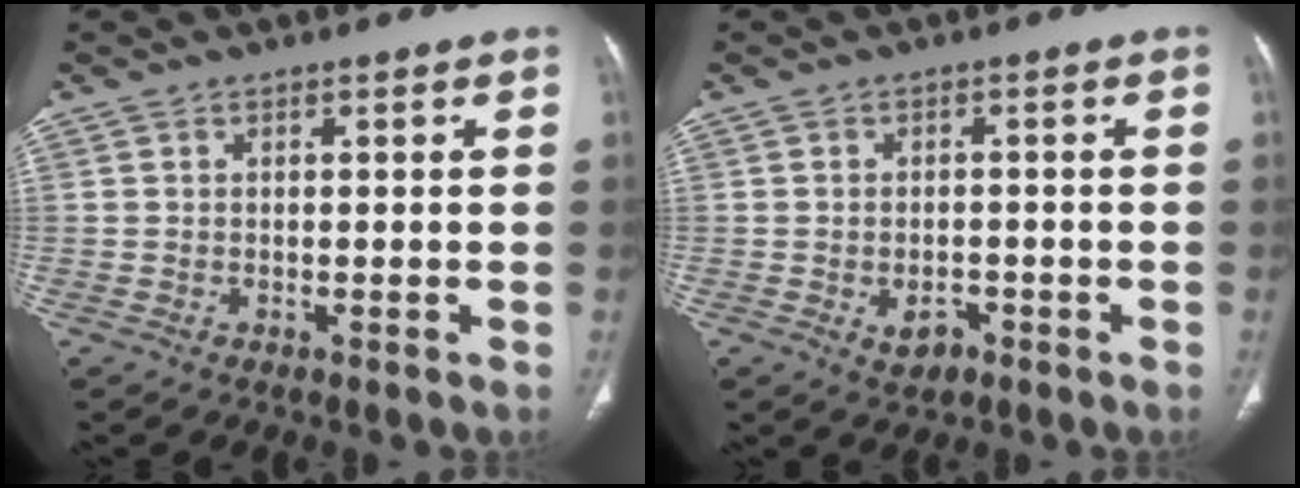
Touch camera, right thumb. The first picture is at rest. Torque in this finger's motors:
{"motor_torque": [-0.43, -0.01, 0.29, 0.40, 0.07]}